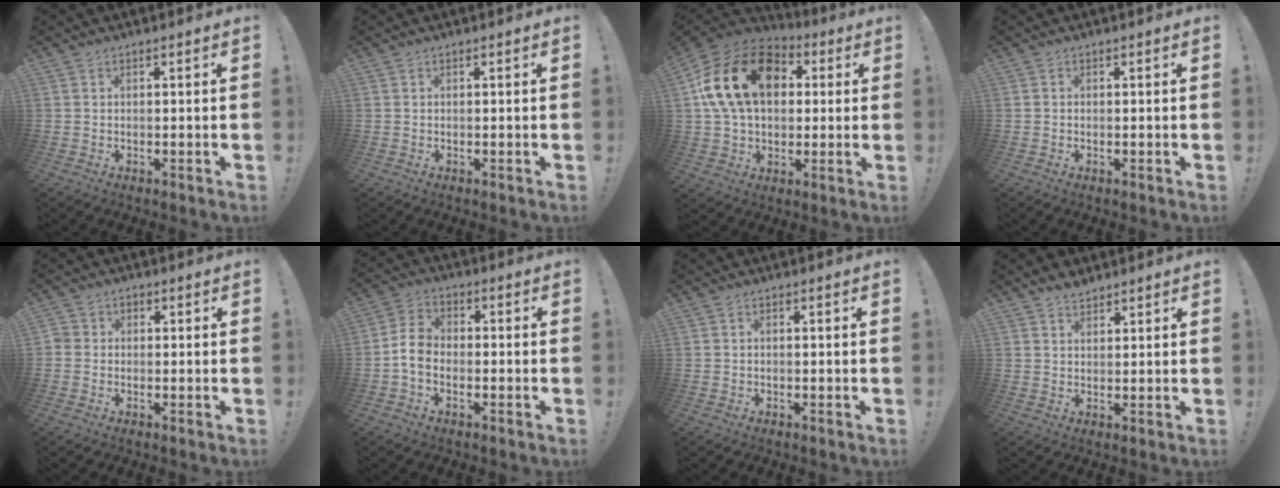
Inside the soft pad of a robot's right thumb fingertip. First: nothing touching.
{"total": 0.0}
{"total": 22.9, "force": [6.4, 16.0, 15.0], "torque": [-0.268, -0.003, 0.121]}
{"total": 0.0}
{"total": 2.9, "force": [-0.8, 2.5, 1.1], "torque": [-0.024, 0.012, -0.012]}
{"total": 6.8, "force": [-2.0, 4.7, 4.4], "torque": [-0.087, 0.016, -0.031]}
{"total": 0.6, "force": [-0.3, 0.1, 0.5], "torque": [-0.018, 0.004, -0.003]}
{"total": 3.2, "force": [2.9, 1.2, 0.6], "torque": [-0.005, -0.018, 0.053]}